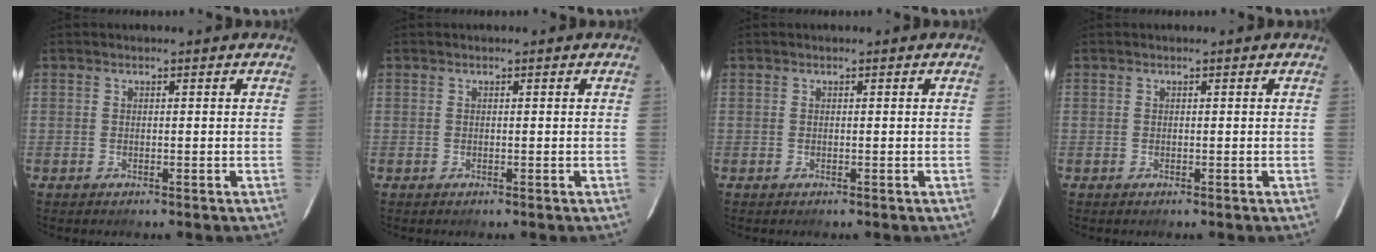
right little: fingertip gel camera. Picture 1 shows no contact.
{"total": 0.0}
{"total": 0.0}
{"total": 0.0}